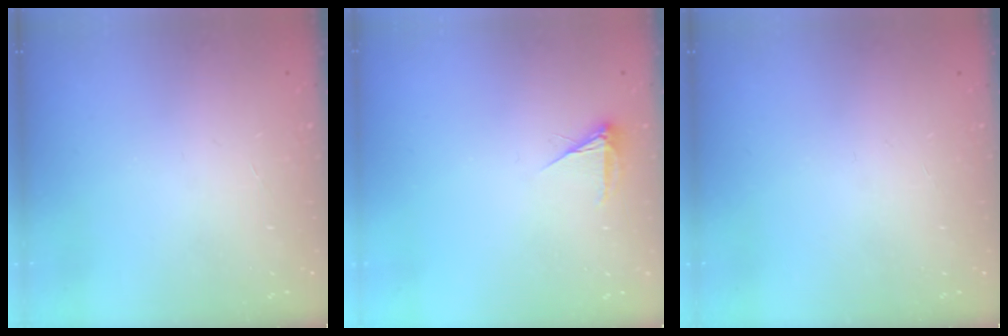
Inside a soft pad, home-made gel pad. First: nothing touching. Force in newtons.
{"total": 3.3, "press": 3.3, "slide": 0.4}
{"total": 0.0}